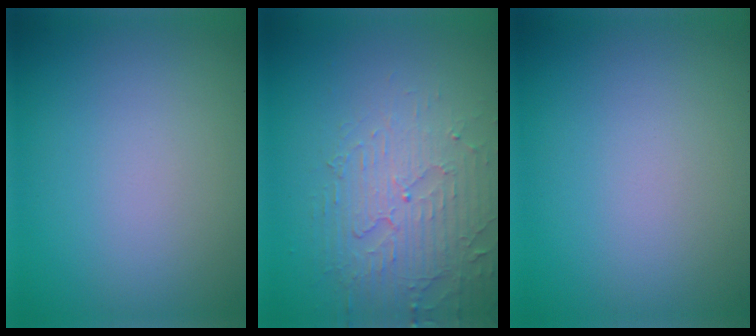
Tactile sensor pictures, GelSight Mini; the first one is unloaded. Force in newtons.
{"total": 3.9, "press": 3.7, "slide": 1.1}
{"total": 0.0}